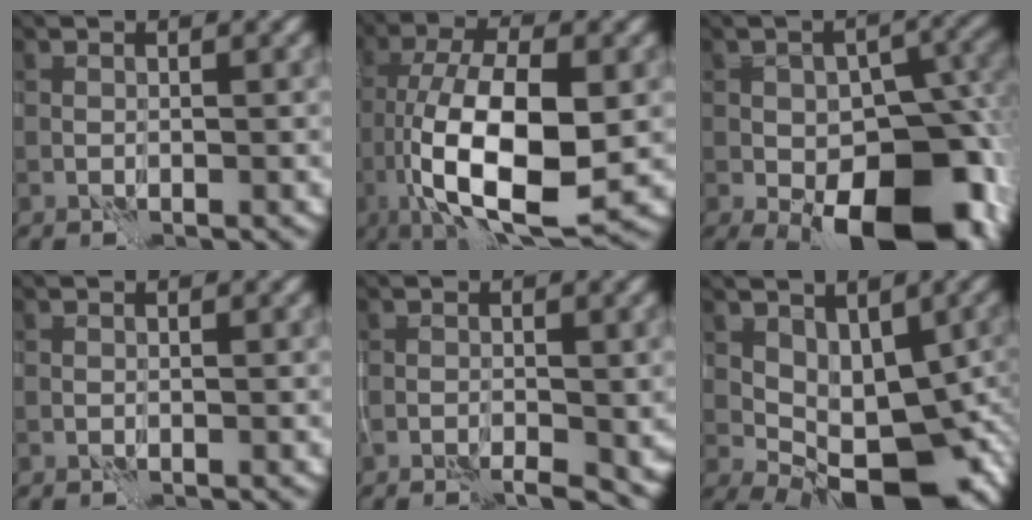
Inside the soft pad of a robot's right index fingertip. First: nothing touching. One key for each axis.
{"total": 12.3, "fx": -2.2, "fy": 4.7, "fz": 11.2, "tx": -0.200, "ty": -0.005, "tz": -0.042}
{"total": 14.2, "fx": -5.4, "fy": 7.5, "fz": 10.7, "tx": -0.133, "ty": -0.020, "tz": -0.078}
{"total": 0.0}
{"total": 3.0, "fx": -1.0, "fy": 1.1, "fz": 2.6, "tx": -0.038, "ty": -0.007, "tz": -0.016}
{"total": 9.3, "fx": -0.9, "fy": 5.3, "fz": 7.5, "tx": -0.099, "ty": -0.010, "tz": -0.004}